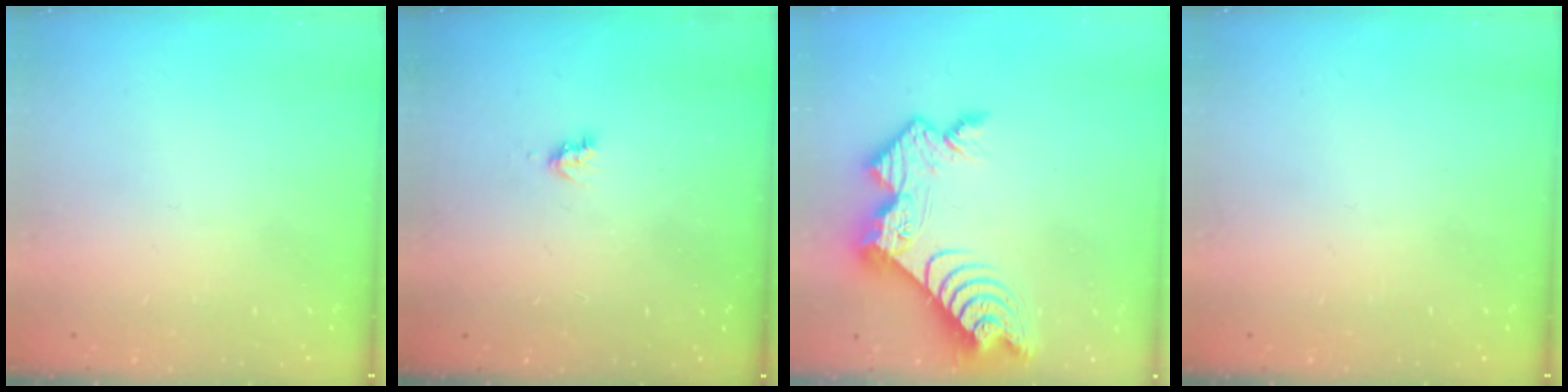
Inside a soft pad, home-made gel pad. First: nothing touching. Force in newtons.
{"total": 2.6, "press": 2.6, "slide": 0.4}
{"total": 13.4, "press": 13.4, "slide": 1.2}
{"total": 0.0}